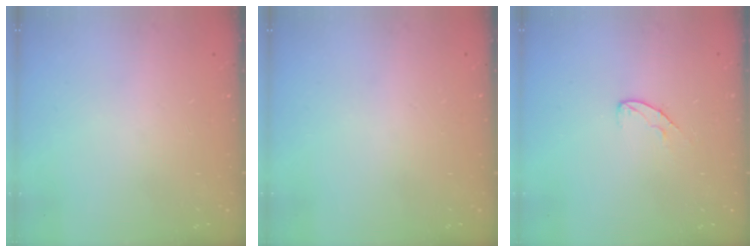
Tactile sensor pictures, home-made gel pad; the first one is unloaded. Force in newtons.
{"total": 0.0}
{"total": 7.0, "press": 7.0, "slide": 0.6}